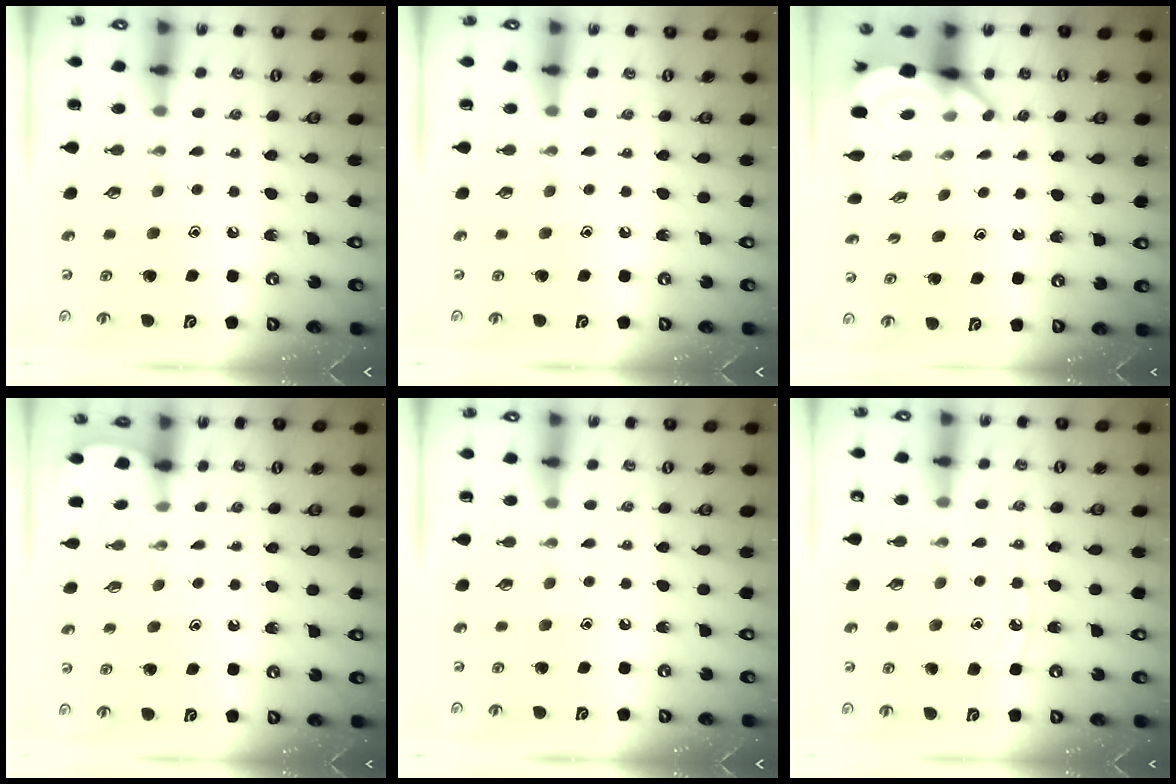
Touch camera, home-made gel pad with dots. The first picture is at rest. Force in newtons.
{"total": 0.0}
{"total": 6.0, "press": 6.0, "slide": 0.7}
{"total": 1.9, "press": 1.9, "slide": 0.2}
{"total": 0.0}
{"total": 7.2, "press": 7.2, "slide": 0.7}